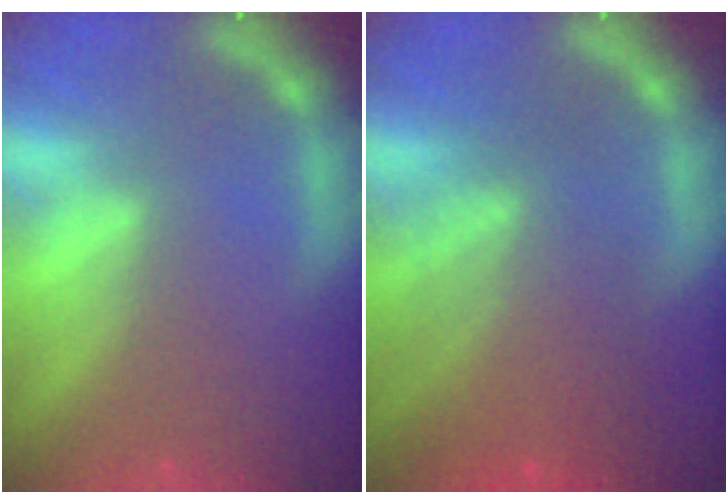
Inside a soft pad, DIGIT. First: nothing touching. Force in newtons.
{"total": 7.0}